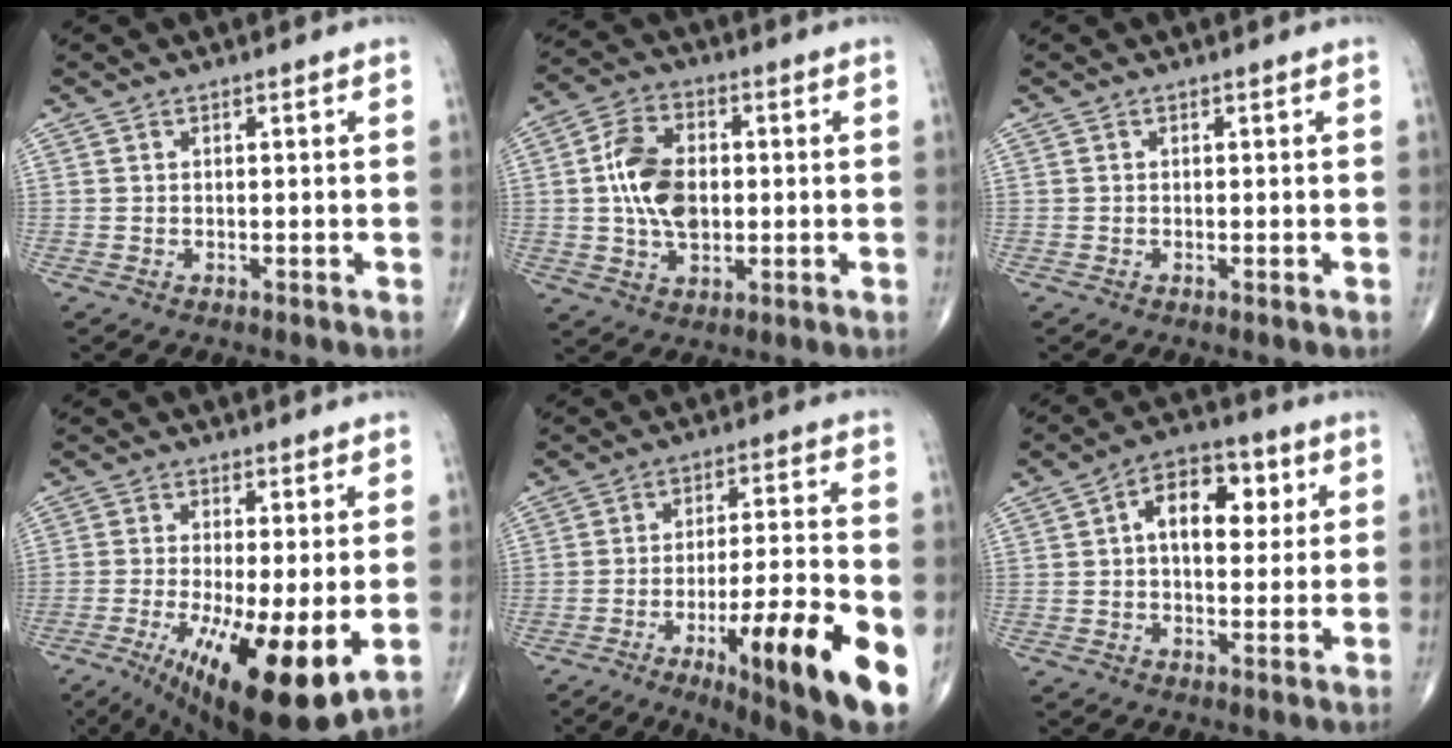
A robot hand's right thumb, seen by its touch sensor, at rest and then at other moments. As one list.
[{"total": 11.5, "force": [0.4, 7.3, 8.8], "torque": [-0.149, 0.009, 0.006]}, {"total": 0.0}, {"total": 17.2, "force": [-4.6, 4.8, 15.8], "torque": [-0.257, -0.030, -0.058]}, {"total": 20.3, "force": [-7.6, 3.8, 18.4], "torque": [-0.251, 0.008, -0.105]}, {"total": 11.6, "force": [2.7, 7.0, 8.9], "torque": [-0.102, 0.013, 0.033]}]